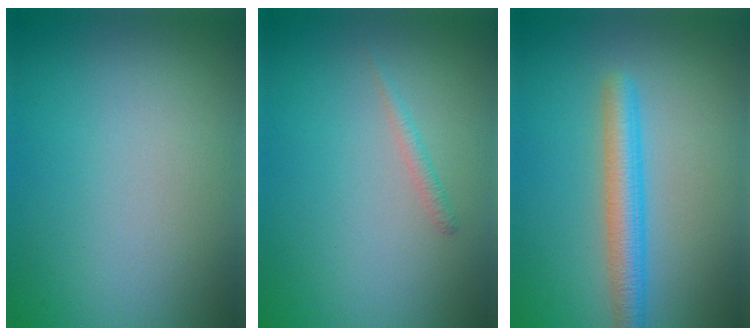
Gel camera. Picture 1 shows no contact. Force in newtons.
{"total": 0.9, "press": 0.9, "slide": 0.0}
{"total": 3.7, "press": 3.7, "slide": 0.1}